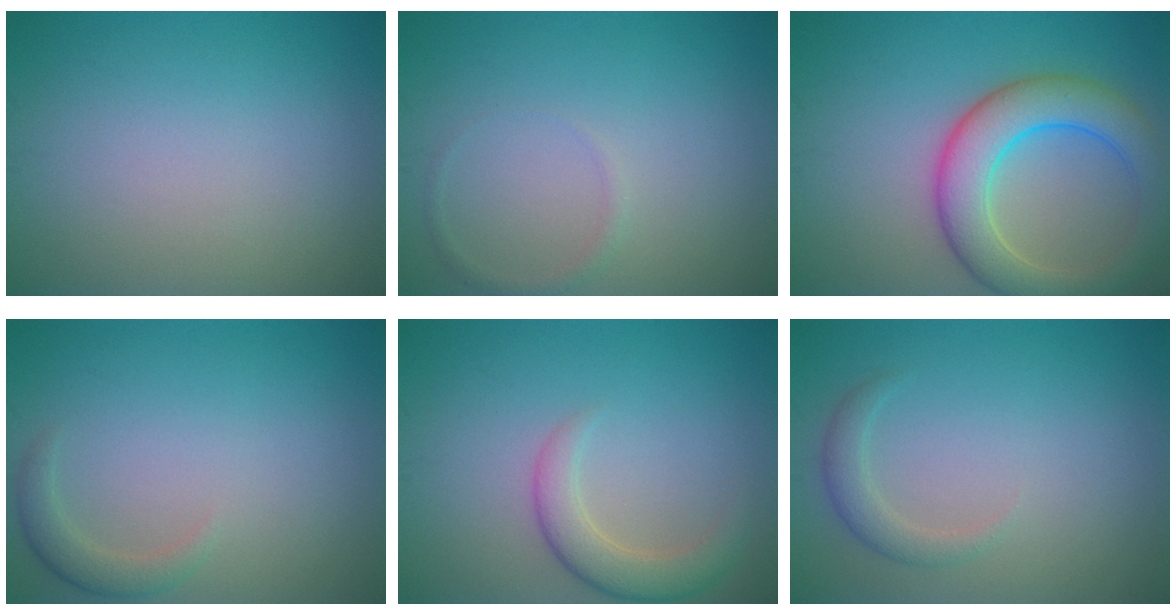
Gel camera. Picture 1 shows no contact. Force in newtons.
{"total": 0.8, "press": 0.8, "slide": 0.0}
{"total": 7.2, "press": 7.2, "slide": 0.5}
{"total": 1.9, "press": 1.9, "slide": 0.3}
{"total": 3.4, "press": 3.4, "slide": 0.4}
{"total": 1.8, "press": 1.8, "slide": 0.2}